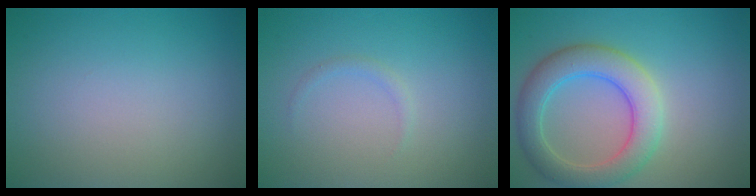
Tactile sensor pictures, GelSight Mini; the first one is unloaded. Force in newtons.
{"total": 0.7, "press": 0.7, "slide": 0.1}
{"total": 5.6, "press": 5.6, "slide": 0.7}